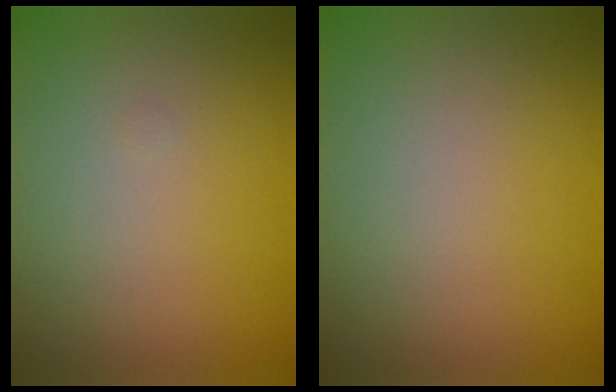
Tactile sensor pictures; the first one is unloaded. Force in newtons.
{"total": 0.0}